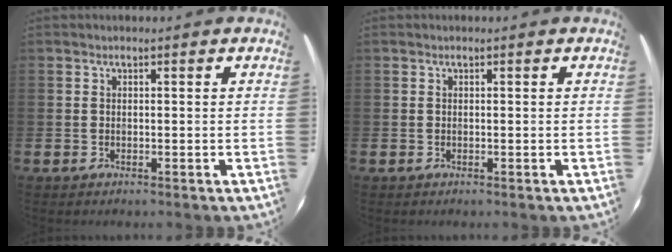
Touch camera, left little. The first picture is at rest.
{"total": 0.0}